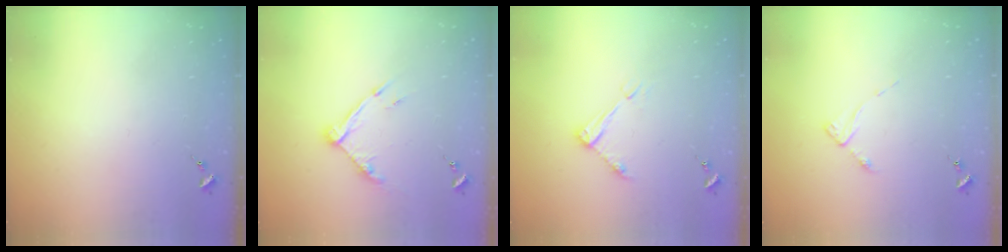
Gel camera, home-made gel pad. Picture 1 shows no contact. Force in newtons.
{"total": 10.4, "press": 10.4, "slide": 0.8}
{"total": 6.5, "press": 6.4, "slide": 0.5}
{"total": 2.7, "press": 2.7, "slide": 0.4}